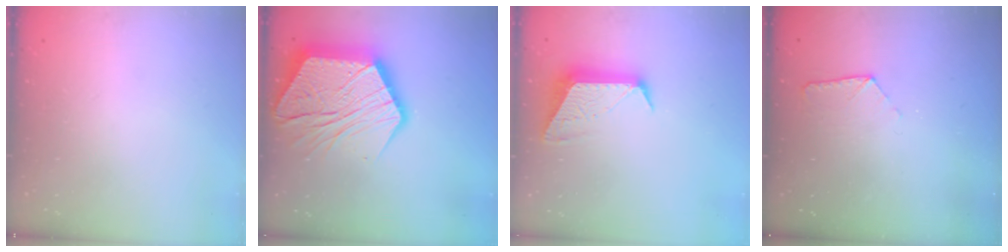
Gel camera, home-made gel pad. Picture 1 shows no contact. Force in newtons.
{"total": 27.1, "press": 27.0, "slide": 2.2}
{"total": 10.9, "press": 10.9, "slide": 0.4}
{"total": 6.8, "press": 6.8, "slide": 0.5}